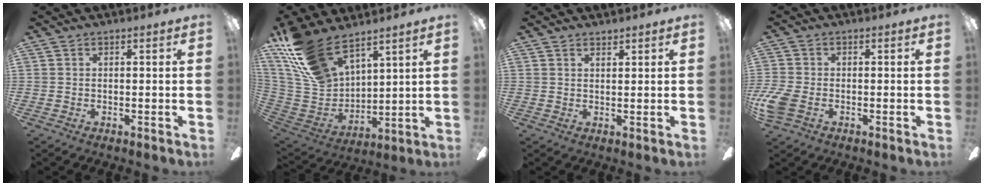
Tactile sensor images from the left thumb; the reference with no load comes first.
{"total": 17.1, "force": [12.7, 7.7, 8.4], "torque": [-0.212, -0.064, 0.242]}
{"total": 1.5, "force": [1.5, 0.4, 0.1], "torque": [-0.004, -0.006, 0.029]}
{"total": 5.6, "force": [-1.8, 3.8, 3.8], "torque": [-0.090, 0.003, -0.034]}